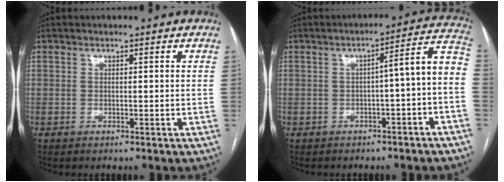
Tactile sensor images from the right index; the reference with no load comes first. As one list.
[{"total": 8.1, "force": [-2.4, 0.8, 7.7], "torque": [-0.087, 0.038, -0.036]}]